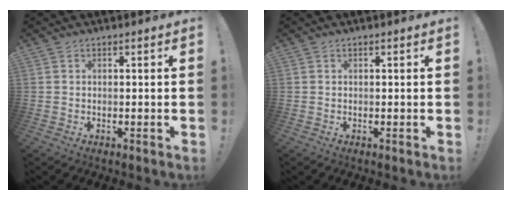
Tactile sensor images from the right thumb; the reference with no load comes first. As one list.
[{"total": 0.0}]